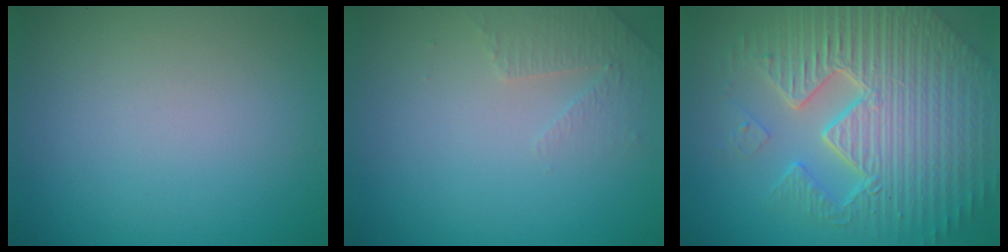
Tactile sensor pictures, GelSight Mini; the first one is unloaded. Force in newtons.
{"total": 1.9, "press": 1.8, "slide": 0.5}
{"total": 10.8, "press": 6.9, "slide": 8.3}